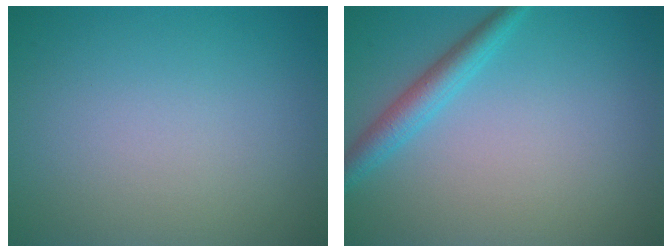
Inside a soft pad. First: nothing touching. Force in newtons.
{"total": 2.6, "press": 2.6, "slide": 0.1}